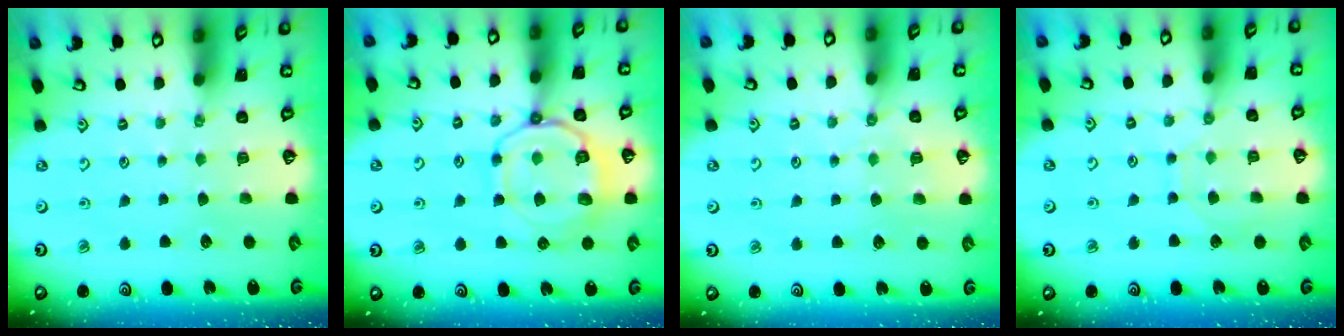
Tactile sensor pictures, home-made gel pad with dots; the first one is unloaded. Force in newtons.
{"total": 12.6, "press": 12.6, "slide": 1.4}
{"total": 2.5, "press": 2.5, "slide": 0.4}
{"total": 5.6, "press": 5.5, "slide": 0.5}